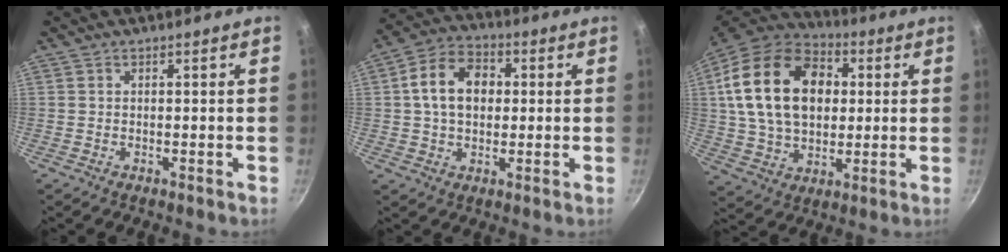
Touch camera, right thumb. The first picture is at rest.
{"total": 11.4, "force": [1.4, 8.3, 7.8], "torque": [-0.108, 0.021, 0.010]}
{"total": 24.1, "force": [4.6, 16.7, 16.8], "torque": [-0.281, 0.014, 0.077]}